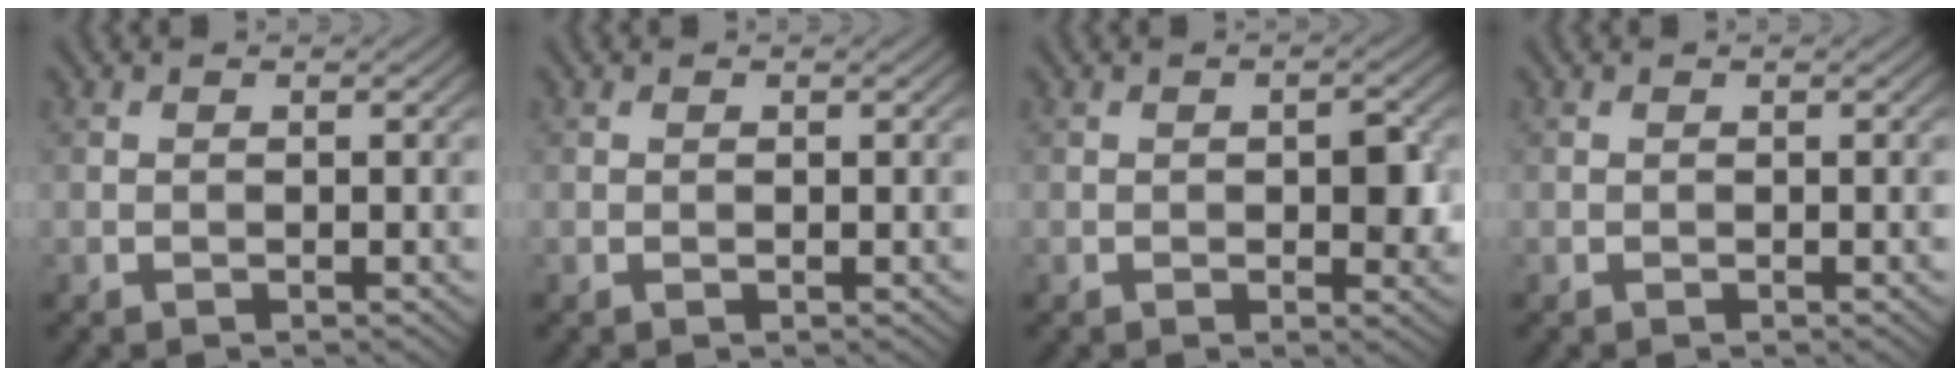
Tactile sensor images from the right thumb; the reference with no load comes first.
{"total": 0.0}
{"total": 3.3, "force": [-0.1, 1.6, 2.9], "torque": [-0.039, -0.004, 0.001]}
{"total": 0.0}